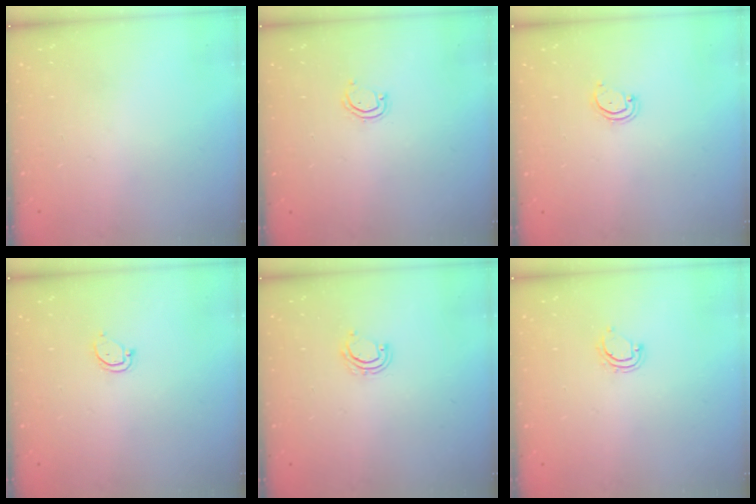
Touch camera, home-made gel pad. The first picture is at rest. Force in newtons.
{"total": 3.5, "press": 3.5, "slide": 0.3}
{"total": 3.0, "press": 3.0, "slide": 0.2}
{"total": 3.4, "press": 3.4, "slide": 0.2}
{"total": 3.5, "press": 3.5, "slide": 0.3}
{"total": 4.2, "press": 4.2, "slide": 0.4}